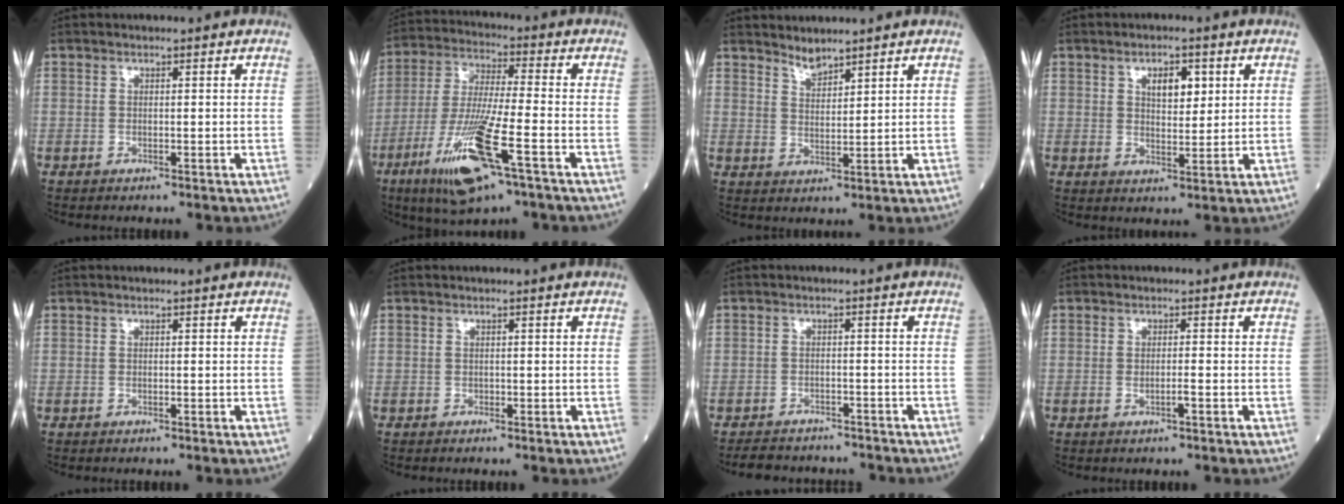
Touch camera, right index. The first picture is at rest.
{"total": 15.4, "force": [-7.2, 1.6, 13.5], "torque": [-0.277, -0.028, -0.130]}
{"total": 2.7, "force": [2.6, 0.3, 0.6], "torque": [-0.010, -0.003, 0.051]}
{"total": 4.6, "force": [1.9, 2.1, 3.6], "torque": [-0.056, 0.002, 0.031]}
{"total": 0.0}
{"total": 0.0}
{"total": 7.4, "force": [-6.8, 2.7, 1.3], "torque": [-0.019, 0.002, -0.090]}
{"total": 1.5, "force": [-0.5, 0.0, 1.4], "torque": [-0.028, -0.003, -0.010]}